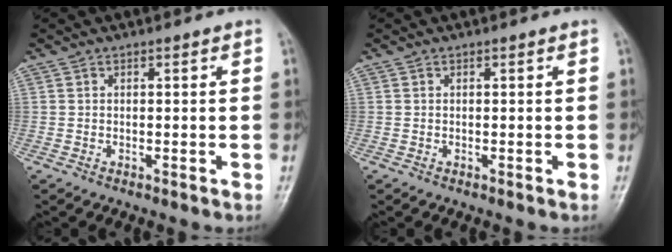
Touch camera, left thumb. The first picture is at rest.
{"total": 0.0}